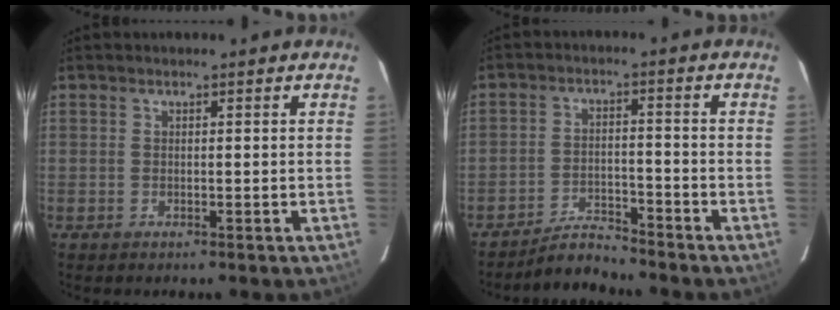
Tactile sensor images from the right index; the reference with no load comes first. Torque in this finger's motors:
{"motor_torque": [-0.62, -0.62, -0.19, -0.09]}